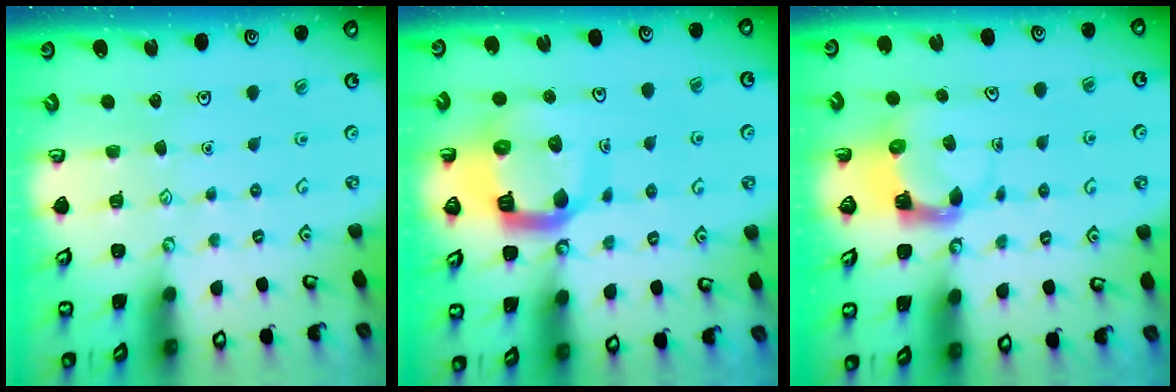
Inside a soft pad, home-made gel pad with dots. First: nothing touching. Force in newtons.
{"total": 14.1, "press": 14.0, "slide": 1.8}
{"total": 3.8, "press": 3.7, "slide": 0.7}